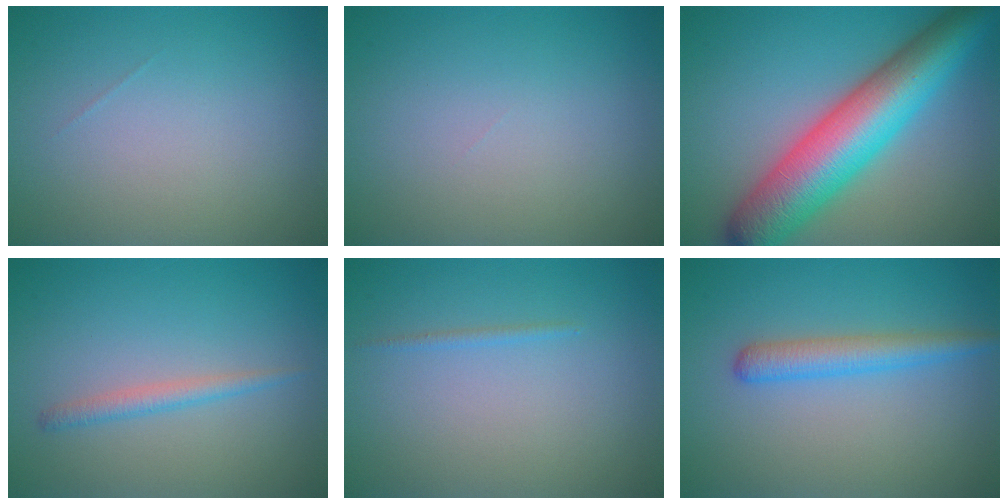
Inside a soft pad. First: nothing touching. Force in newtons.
{"total": 0.0}
{"total": 11.1, "press": 11.1, "slide": 0.3}
{"total": 1.5, "press": 1.5, "slide": 0.1}
{"total": 0.6, "press": 0.6, "slide": 0.1}
{"total": 2.8, "press": 2.8, "slide": 0.1}